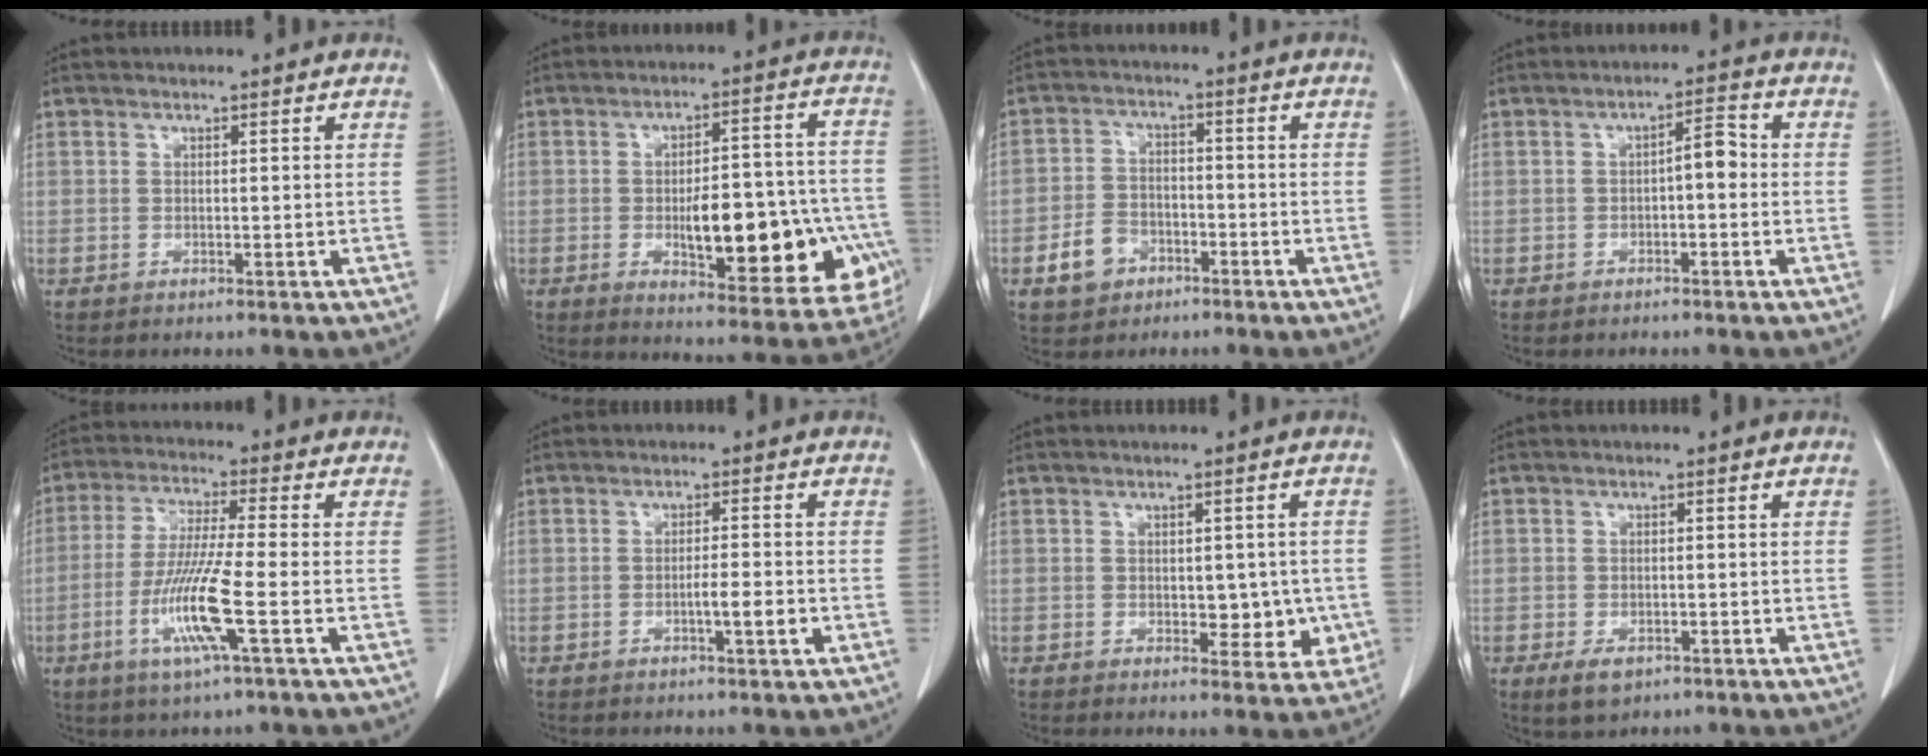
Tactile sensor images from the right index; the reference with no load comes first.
{"total": 22.2, "force": [-5.6, 7.9, 20.0], "torque": [-0.201, 0.032, -0.054]}
{"total": 6.8, "force": [-3.4, 5.1, 3.0], "torque": [-0.072, 0.016, -0.052]}
{"total": 4.3, "force": [-0.5, 1.5, 4.0], "torque": [-0.065, 0.028, -0.006]}
{"total": 11.1, "force": [-3.7, 0.0, 10.5], "torque": [-0.216, -0.018, -0.074]}
{"total": 3.9, "force": [-1.2, 0.6, 3.6], "torque": [-0.062, 0.000, -0.015]}
{"total": 7.2, "force": [-0.9, 4.3, 5.8], "torque": [-0.063, 0.011, -0.001]}
{"total": 4.4, "force": [-2.2, 2.8, 2.6], "torque": [-0.046, -0.003, -0.024]}